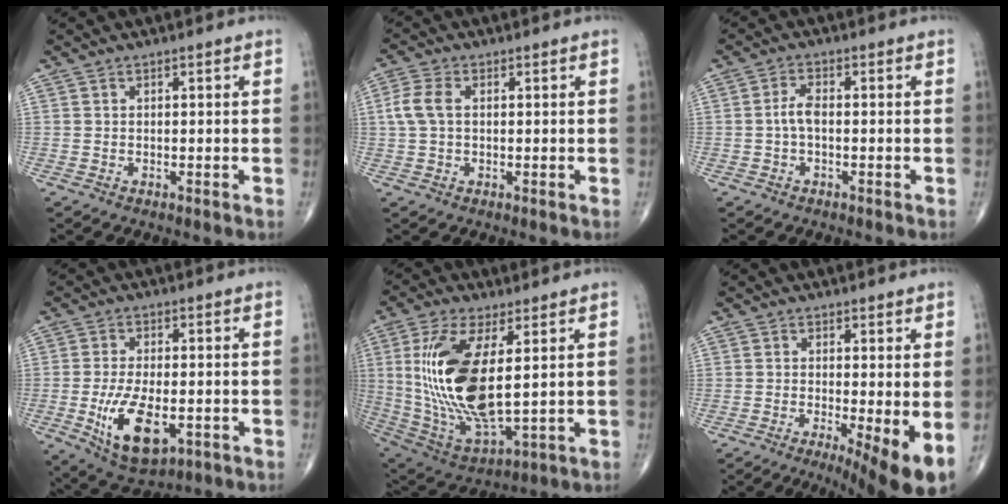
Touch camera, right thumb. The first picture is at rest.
{"total": 4.8, "force": [0.6, 3.0, 3.8], "torque": [-0.099, 0.013, 0.008]}
{"total": 2.9, "force": [-0.5, 1.2, 2.5], "torque": [-0.053, 0.008, -0.013]}
{"total": 12.0, "force": [-3.2, 5.8, 10.0], "torque": [-0.179, -0.009, -0.042]}
{"total": 19.6, "force": [2.8, 7.7, 17.8], "torque": [-0.371, -0.025, 0.066]}
{"total": 9.5, "force": [-2.5, 2.2, 8.9], "torque": [-0.134, -0.022, -0.036]}